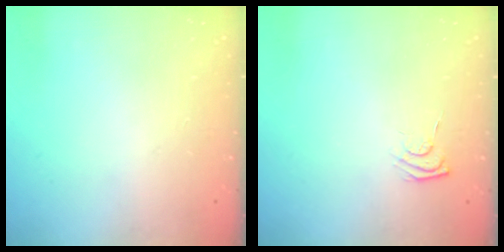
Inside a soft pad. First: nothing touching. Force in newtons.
{"total": 4.9, "press": 4.7, "slide": 1.1}